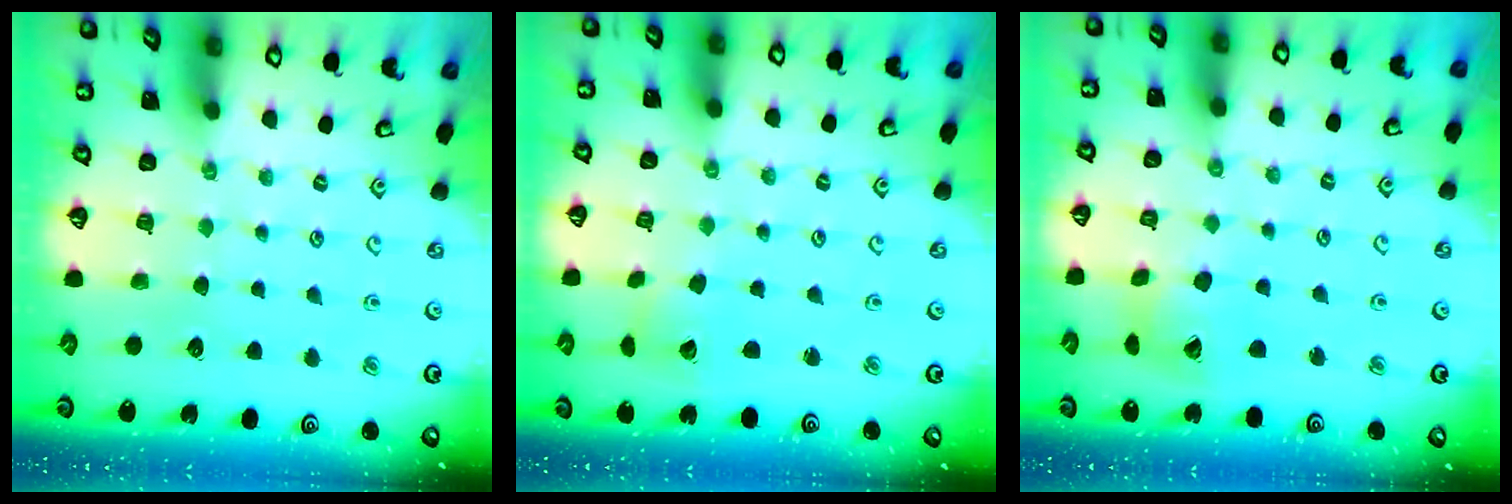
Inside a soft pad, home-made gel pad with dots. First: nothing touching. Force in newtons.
{"total": 2.1, "press": 2.1, "slide": 0.3}
{"total": 11.1, "press": 11.0, "slide": 1.4}